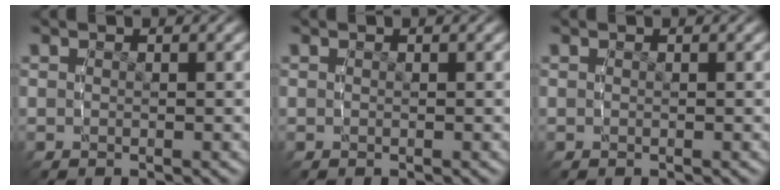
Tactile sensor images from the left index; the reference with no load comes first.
{"total": 0.0}
{"total": 0.0}